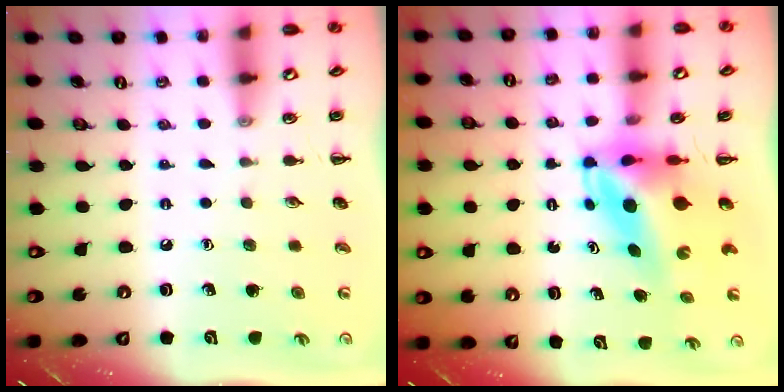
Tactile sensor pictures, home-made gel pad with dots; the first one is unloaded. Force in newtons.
{"total": 6.1, "press": 5.8, "slide": 2.0}